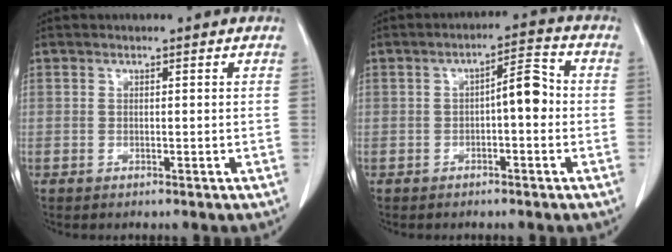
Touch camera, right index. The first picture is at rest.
{"total": 5.2, "force": [-0.5, 1.4, 5.0], "torque": [-0.072, 0.024, -0.010]}